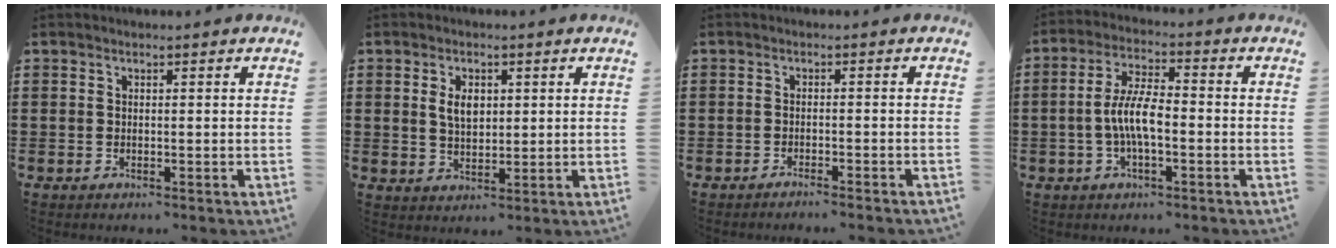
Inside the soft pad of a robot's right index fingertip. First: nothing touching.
{"total": 3.8, "force": [1.0, 2.3, 2.9], "torque": [-0.055, 0.007, 0.014]}
{"total": 1.7, "force": [-1.6, -0.5, 0.3], "torque": [-0.005, 0.001, -0.032]}
{"total": 6.9, "force": [-1.3, 2.2, 6.4], "torque": [-0.140, -0.002, -0.031]}